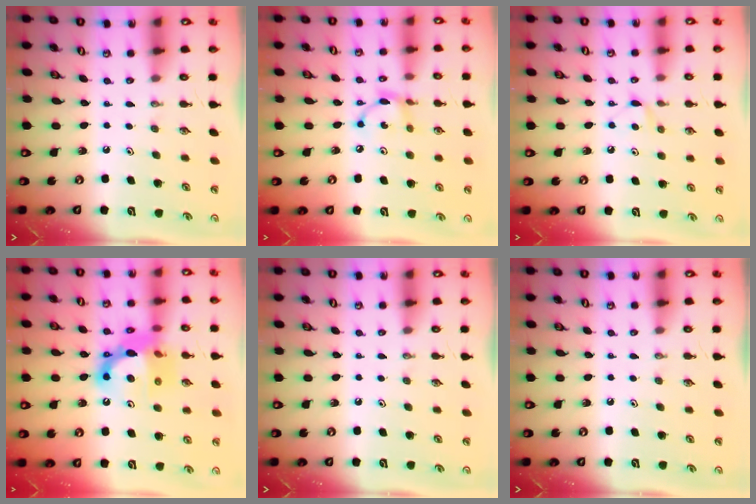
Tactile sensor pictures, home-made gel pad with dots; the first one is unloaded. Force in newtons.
{"total": 6.5, "press": 6.5, "slide": 0.1}
{"total": 5.0, "press": 4.9, "slide": 0.7}
{"total": 15.0, "press": 14.9, "slide": 1.9}
{"total": 0.0}
{"total": 0.0}